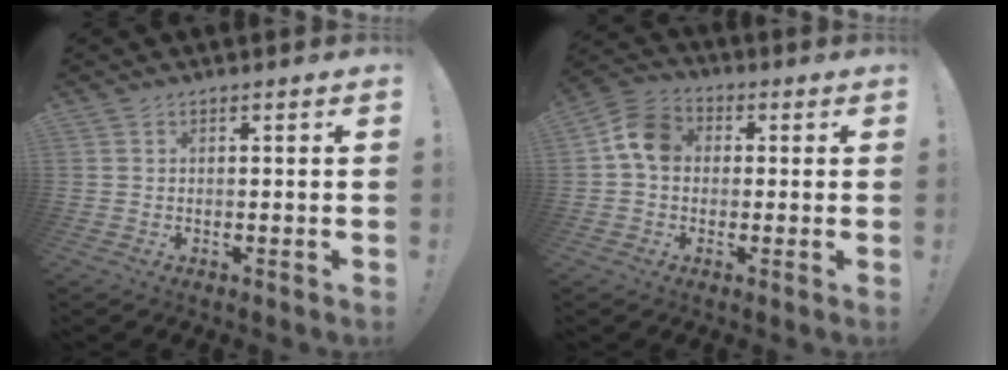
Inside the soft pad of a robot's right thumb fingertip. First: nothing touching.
{"total": 9.7, "force": [1.1, 7.4, 6.1], "torque": [-0.098, 0.018, 0.027]}